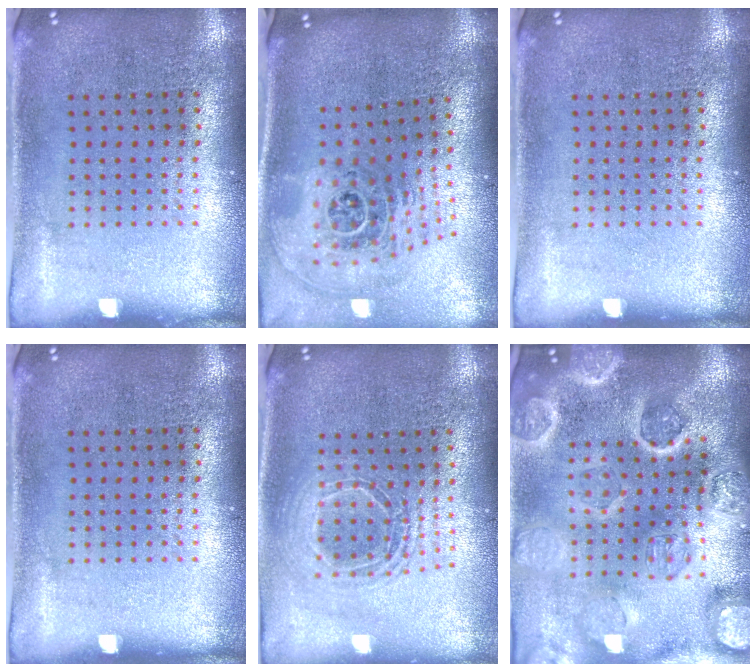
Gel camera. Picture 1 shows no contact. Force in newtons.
{"total": 2.5, "press": 1.7, "slide": 1.8}
{"total": 0.0}
{"total": 0.0}
{"total": 1.6, "press": 1.3, "slide": 0.8}
{"total": 5.1, "press": 4.4, "slide": 2.5}